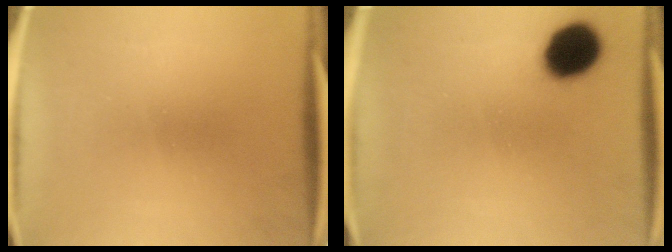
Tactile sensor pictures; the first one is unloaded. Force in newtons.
{"total": 11.4}